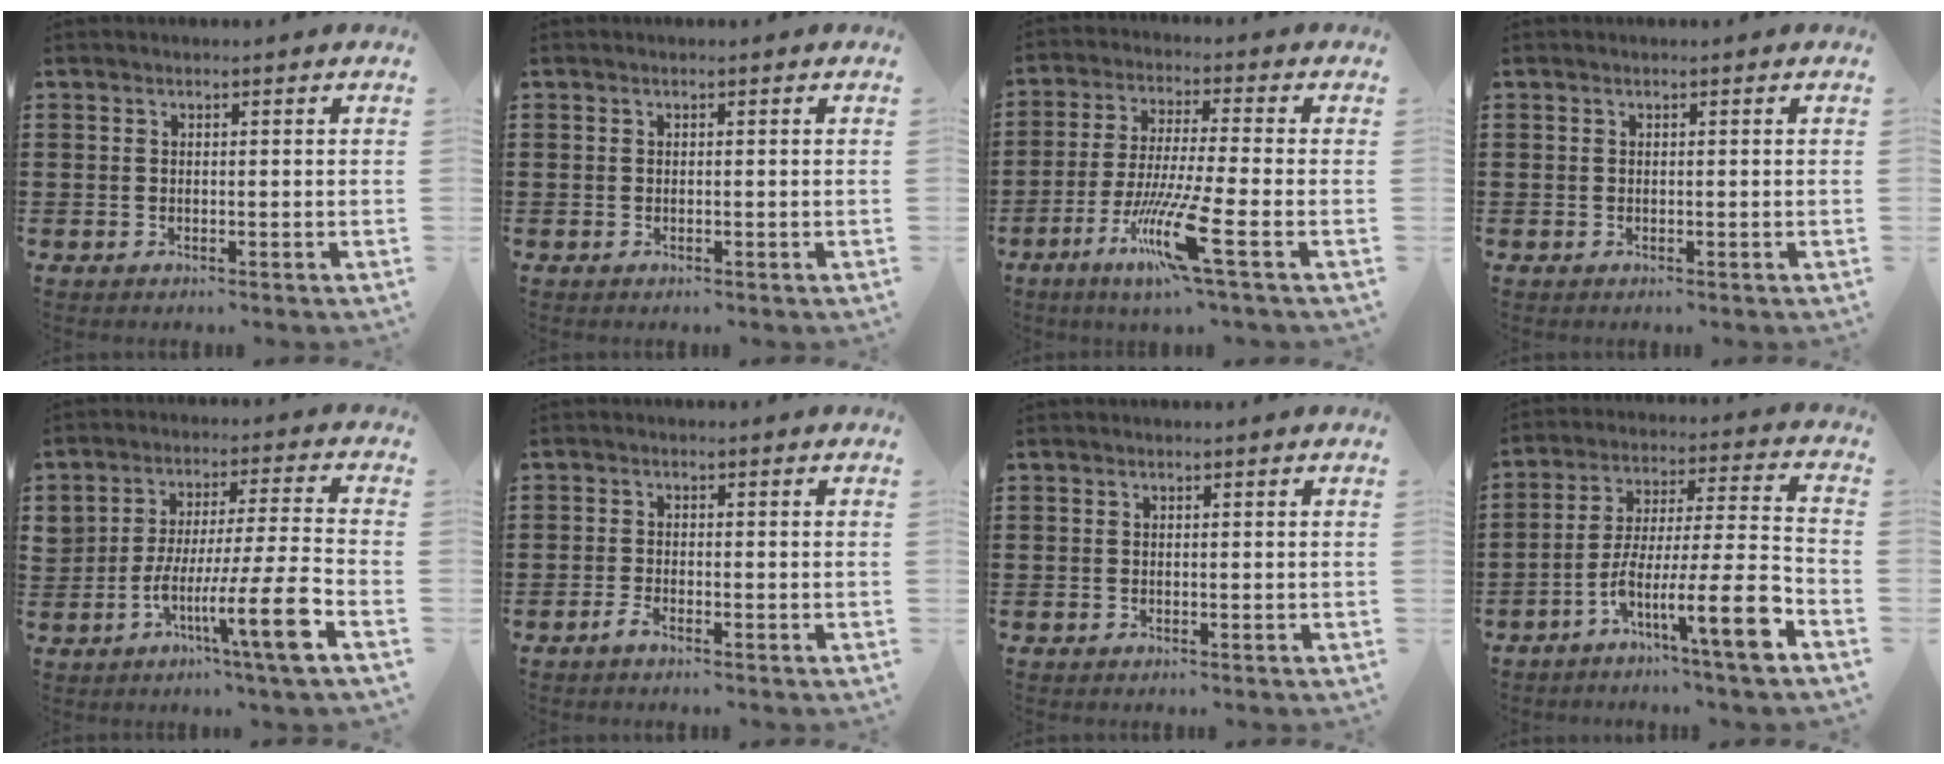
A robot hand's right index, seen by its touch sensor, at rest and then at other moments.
{"total": 0.0}
{"total": 11.7, "force": [-5.2, 0.8, 10.5], "torque": [-0.219, -0.014, -0.100]}
{"total": 0.0}
{"total": 12.0, "force": [-5.2, 0.6, 10.8], "torque": [-0.198, -0.004, -0.096]}
{"total": 1.5, "force": [-1.2, 0.2, 0.9], "torque": [-0.029, -0.006, -0.026]}
{"total": 0.0}
{"total": 13.4, "force": [-6.9, 1.7, 11.4], "torque": [-0.189, 0.000, -0.124]}